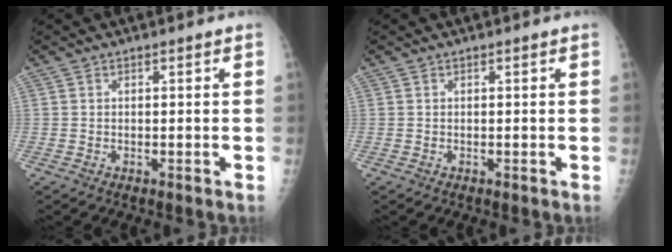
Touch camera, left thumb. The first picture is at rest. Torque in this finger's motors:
{"motor_torque": [0.36, -0.30, -0.07, -0.17, 0.00]}